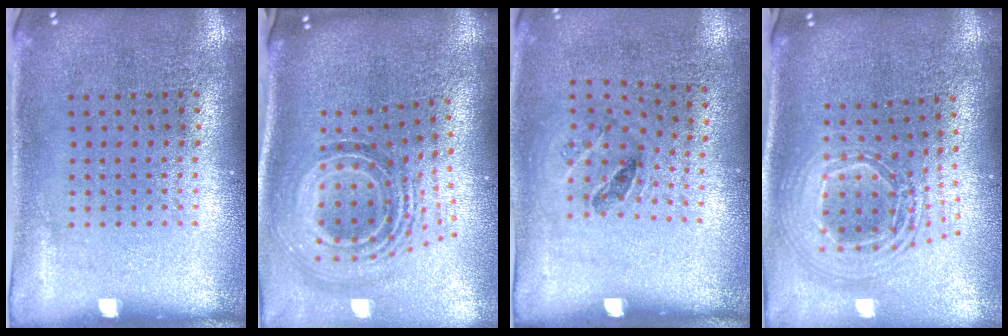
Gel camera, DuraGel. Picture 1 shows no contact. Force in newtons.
{"total": 2.0, "press": 1.5, "slide": 1.3}
{"total": 1.3, "press": 0.8, "slide": 1.1}
{"total": 2.4, "press": 1.8, "slide": 1.6}